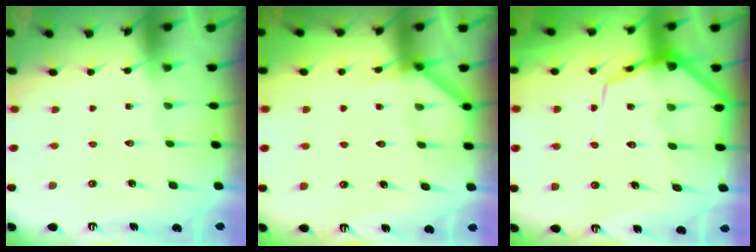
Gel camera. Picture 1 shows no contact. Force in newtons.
{"total": 5.3, "press": 5.3, "slide": 0.5}
{"total": 9.5, "press": 9.5, "slide": 0.9}